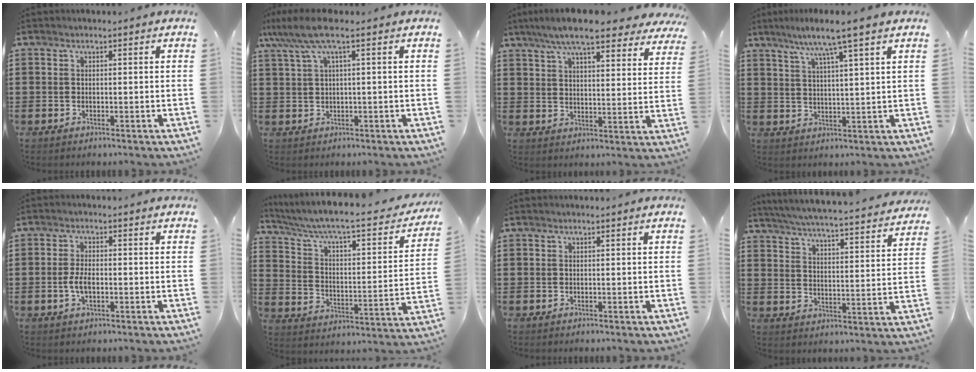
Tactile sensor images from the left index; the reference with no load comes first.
{"total": 5.8, "force": [1.8, 0.8, 5.5], "torque": [-0.123, -0.004, 0.027]}
{"total": 9.3, "force": [7.9, 1.0, 4.9], "torque": [-0.112, -0.022, 0.140]}
{"total": 6.9, "force": [5.0, -0.6, 4.7], "torque": [-0.105, -0.014, 0.082]}
{"total": 3.5, "force": [-0.7, 1.5, 3.1], "torque": [-0.072, -0.002, -0.017]}
{"total": 5.6, "force": [4.3, 0.6, 3.6], "torque": [-0.090, -0.041, 0.064]}
{"total": 0.0}
{"total": 4.9, "force": [4.7, -0.5, 1.5], "torque": [-0.051, -0.041, 0.075]}